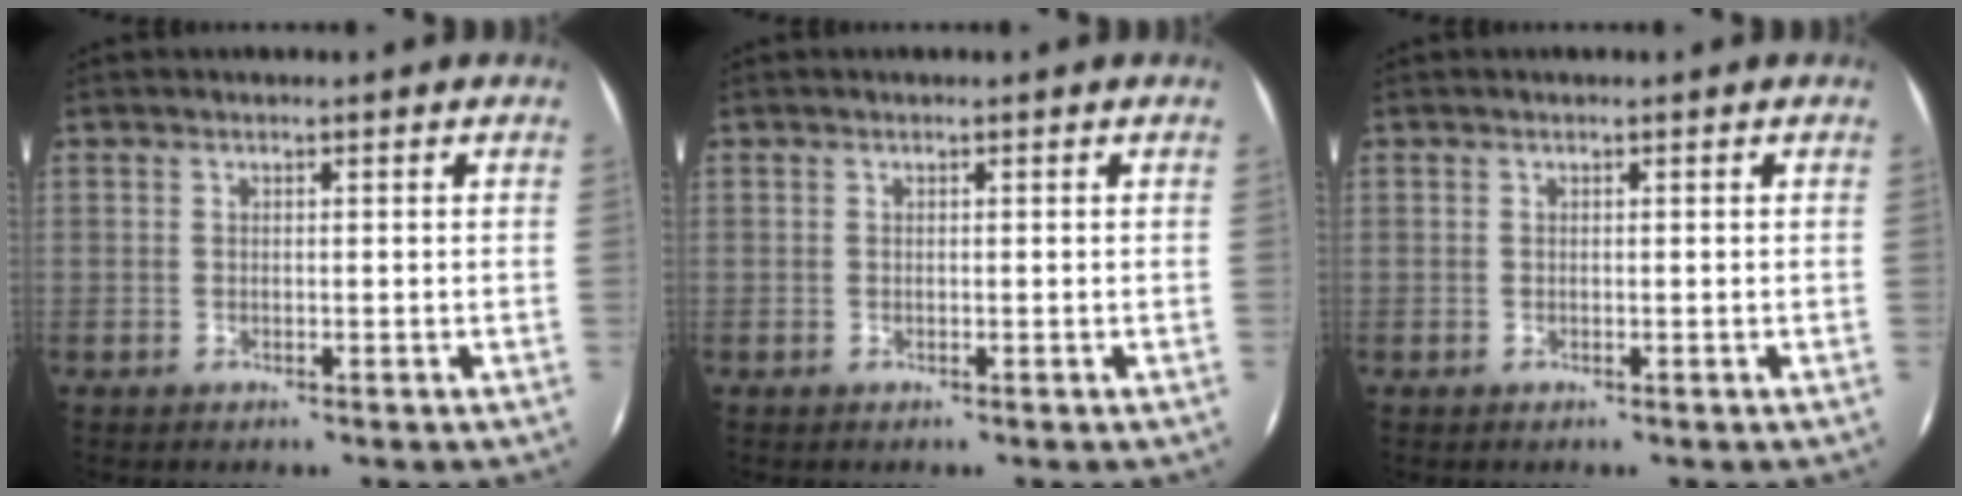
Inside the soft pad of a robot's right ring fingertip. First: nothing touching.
{"total": 0.0}
{"total": 0.0}